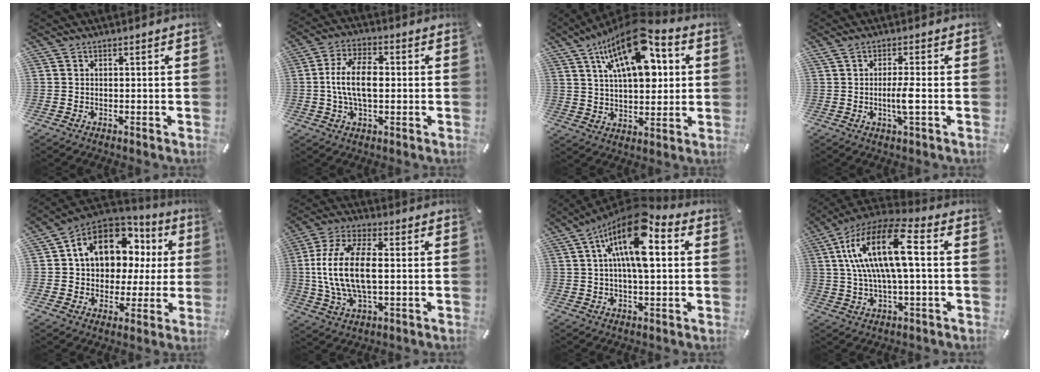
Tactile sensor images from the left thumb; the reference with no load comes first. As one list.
[{"total": 10.0, "force": [-0.2, 5.3, 8.5], "torque": [-0.168, 0.006, -0.007]}, {"total": 19.0, "force": [8.3, 9.5, 14.3], "torque": [-0.236, -0.032, 0.134]}, {"total": 5.5, "force": [-0.6, 0.4, 5.5], "torque": [-0.103, -0.008, -0.016]}, {"total": 15.0, "force": [6.3, 10.8, 8.2], "torque": [-0.142, -0.033, 0.117]}, {"total": 15.9, "force": [0.5, 8.0, 13.8], "torque": [-0.295, -0.005, 0.007]}, {"total": 15.2, "force": [5.4, 6.0, 12.9], "torque": [-0.233, -0.024, 0.086]}, {"total": 19.4, "force": [3.4, 7.5, 17.5], "torque": [-0.368, -0.002, 0.047]}]